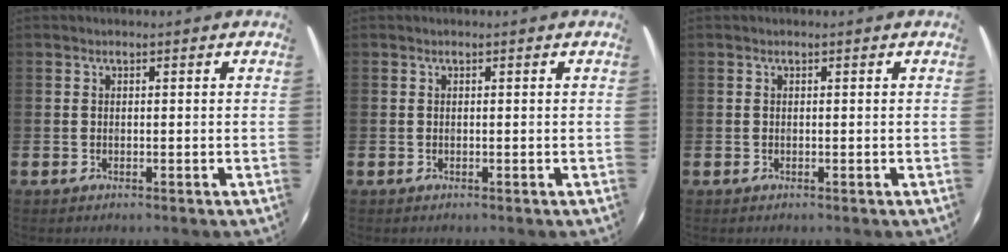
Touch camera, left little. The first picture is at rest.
{"total": 0.0}
{"total": 0.0}